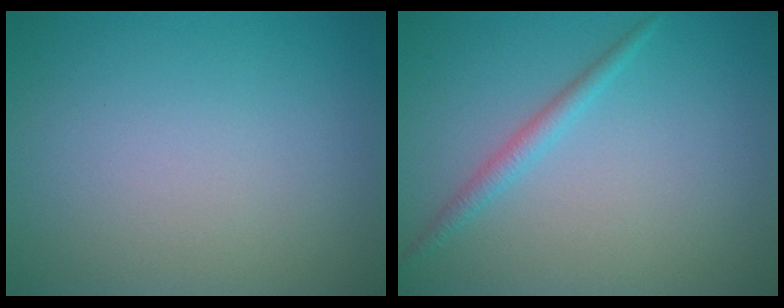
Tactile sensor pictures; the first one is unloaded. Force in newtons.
{"total": 1.6, "press": 1.6, "slide": 0.0}